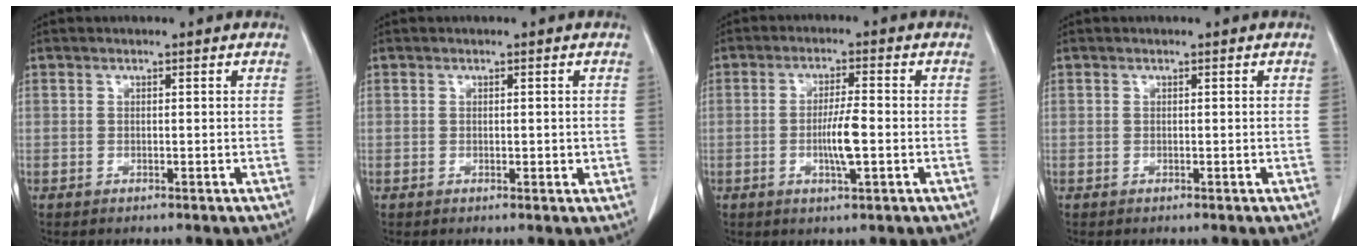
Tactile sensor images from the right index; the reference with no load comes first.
{"total": 1.3, "force": [0.0, 0.7, 1.1], "torque": [-0.014, -0.002, 0.003]}
{"total": 5.2, "force": [-1.1, 0.5, 5.1], "torque": [-0.097, -0.006, -0.019]}
{"total": 0.0}